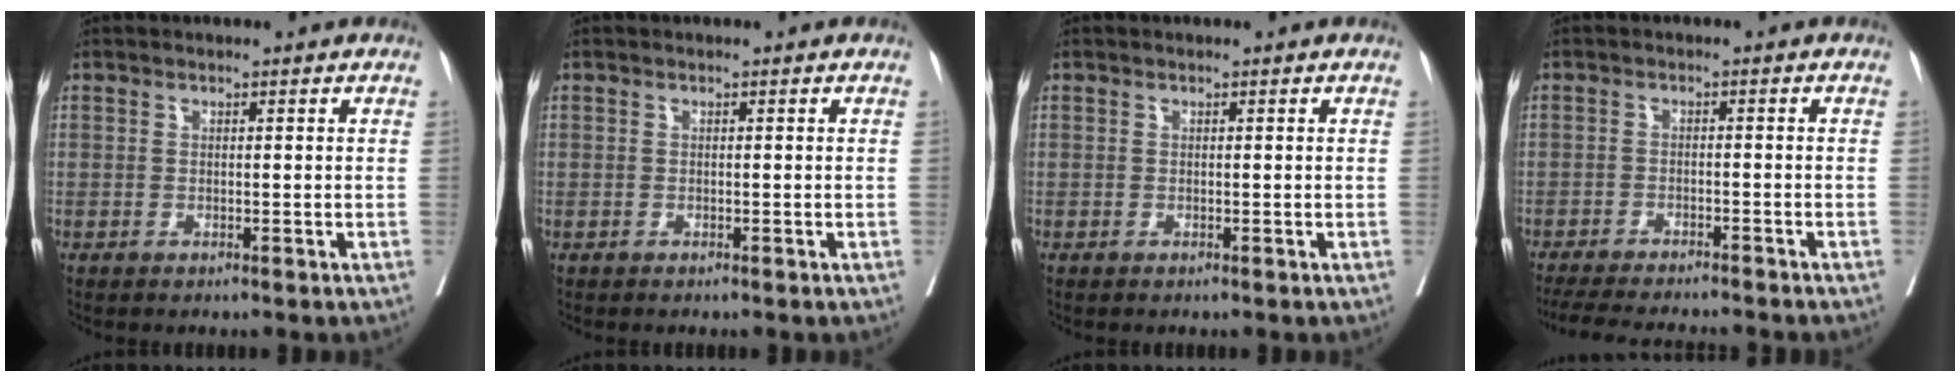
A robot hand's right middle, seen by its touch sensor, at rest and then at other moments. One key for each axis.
{"total": 0.0}
{"total": 0.0}
{"total": 13.3, "fx": -12.0, "fy": 1.6, "fz": 5.4, "tx": -0.084, "ty": -0.019, "tz": -0.165}